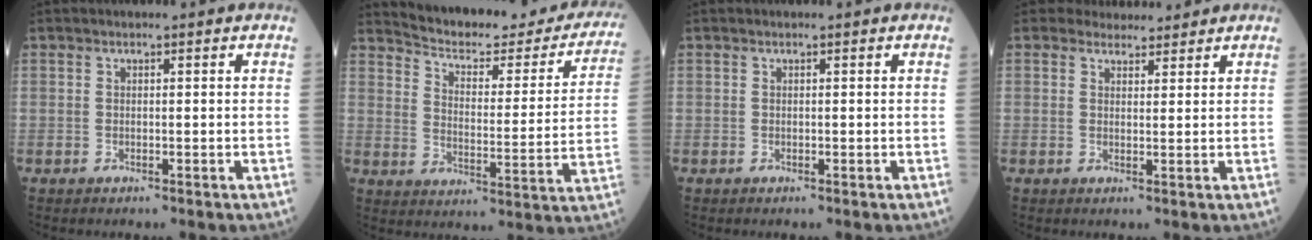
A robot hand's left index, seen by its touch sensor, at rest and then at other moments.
{"total": 22.7, "force": [21.0, 4.9, 7.0], "torque": [-0.083, -0.059, 0.257]}
{"total": 0.0}
{"total": 3.6, "force": [3.4, 1.3, -0.1], "torque": [0.007, 0.006, 0.043]}